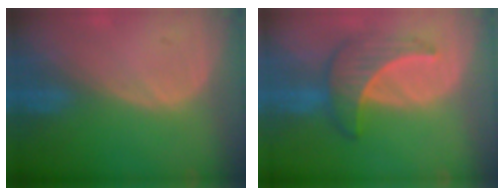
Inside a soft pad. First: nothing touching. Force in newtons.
{"total": 6.5, "press": 6.4, "slide": 1.2}